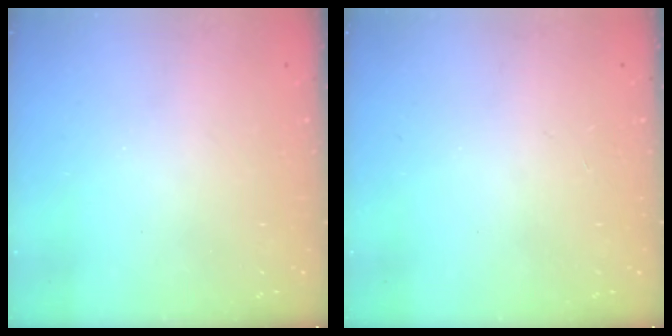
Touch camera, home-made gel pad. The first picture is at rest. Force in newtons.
{"total": 0.0}